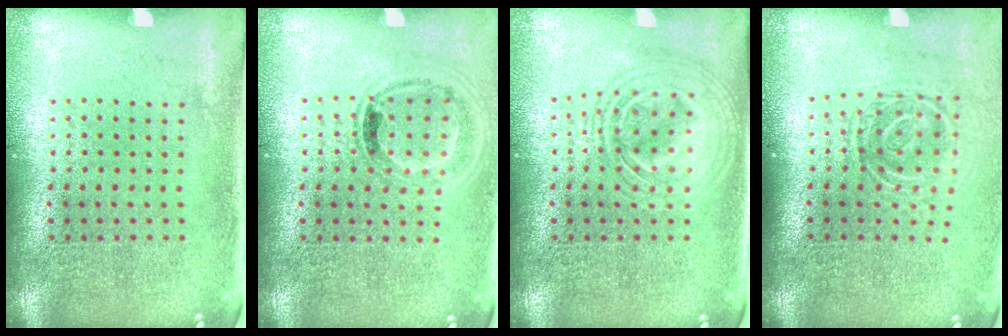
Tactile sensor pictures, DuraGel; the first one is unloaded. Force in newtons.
{"total": 1.0, "press": 1.0, "slide": 0.3}
{"total": 2.9, "press": 2.9, "slide": 0.4}
{"total": 1.6, "press": 1.1, "slide": 1.2}